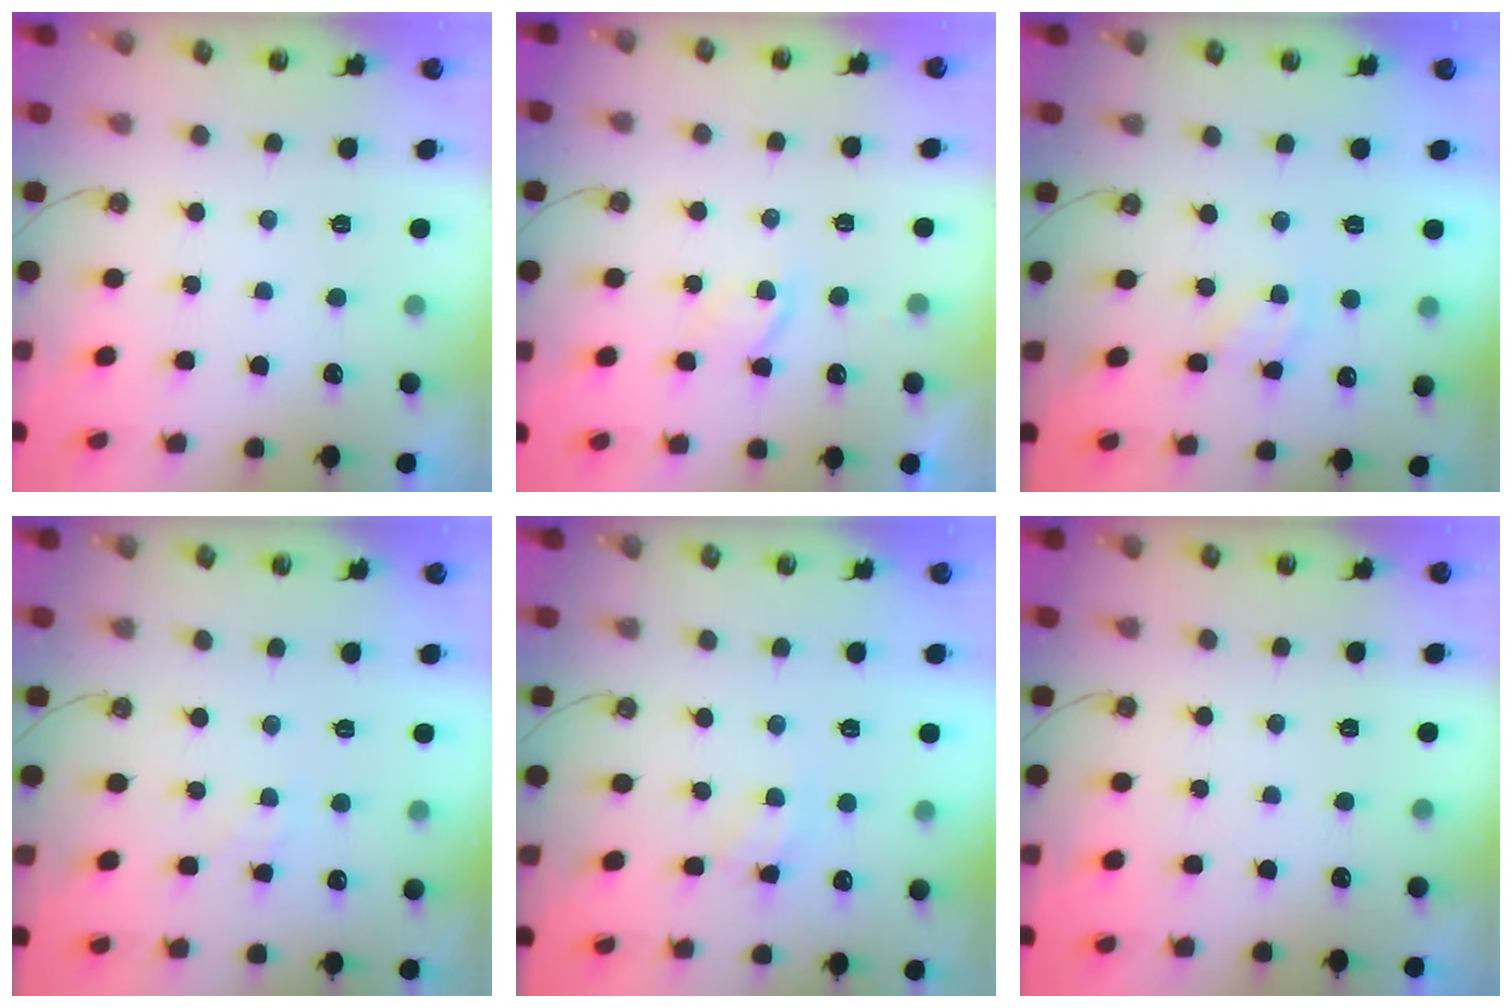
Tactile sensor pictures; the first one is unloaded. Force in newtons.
{"total": 3.1, "press": 3.1, "slide": 0.4}
{"total": 2.9, "press": 2.9, "slide": 0.3}
{"total": 2.4, "press": 2.4, "slide": 0.2}
{"total": 4.0, "press": 3.9, "slide": 0.6}
{"total": 0.0}